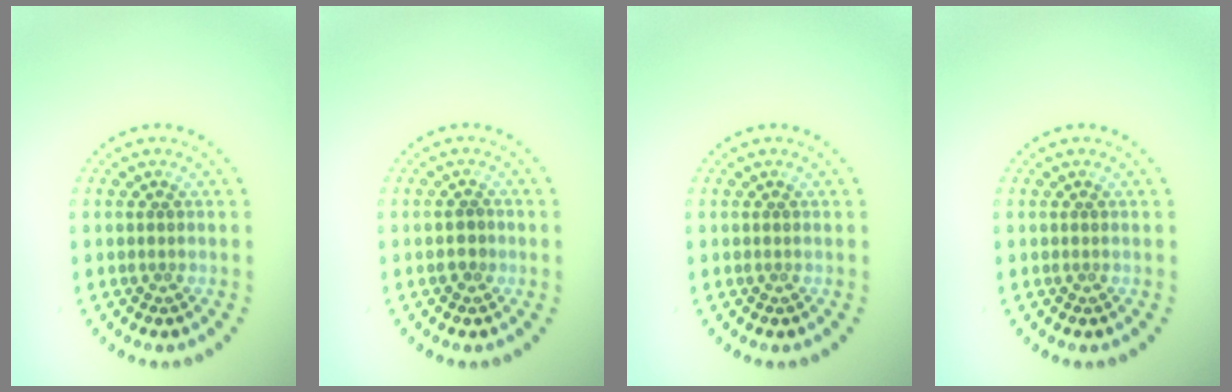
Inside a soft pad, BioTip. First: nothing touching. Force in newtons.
{"total": 1.1, "press": 1.0, "slide": 0.4}
{"total": 0.0}
{"total": 0.0}